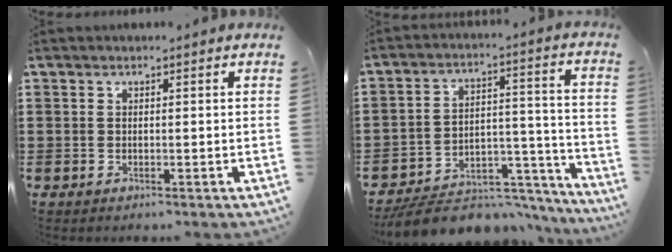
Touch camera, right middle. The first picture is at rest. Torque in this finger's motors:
{"motor_torque": [0.08, 0.03, -0.34, -0.06]}